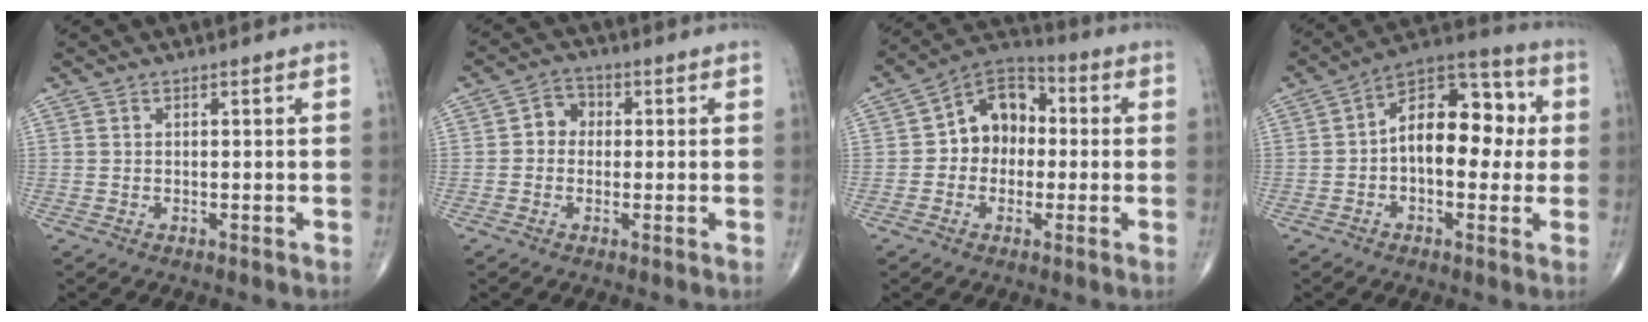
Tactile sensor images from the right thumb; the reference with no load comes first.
{"total": 4.2, "force": [0.0, 3.6, 2.0], "torque": [-0.011, 0.015, -0.011]}
{"total": 10.7, "force": [0.0, 8.4, 6.7], "torque": [-0.067, 0.034, -0.017]}
{"total": 15.0, "force": [0.5, 8.7, 12.2], "torque": [-0.149, 0.038, -0.005]}